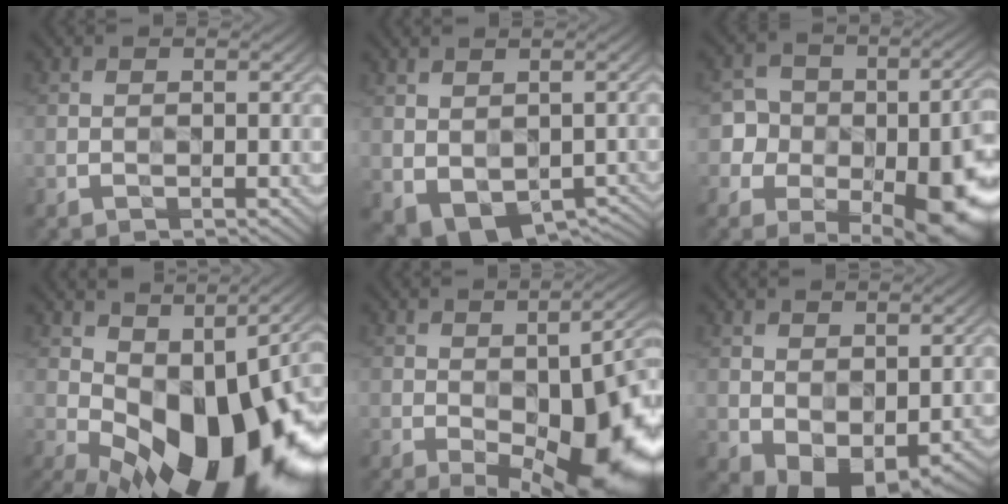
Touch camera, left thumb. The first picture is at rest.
{"total": 5.3, "force": [-0.8, 3.8, 3.7], "torque": [-0.077, -0.031, 0.008]}
{"total": 16.8, "force": [-6.5, 12.2, 9.5], "torque": [-0.139, -0.044, -0.098]}
{"total": 18.4, "force": [-3.9, 9.9, 15.0], "torque": [-0.234, -0.020, -0.051]}
{"total": 18.6, "force": [-5.4, 8.4, 15.6], "torque": [-0.197, -0.030, -0.055]}
{"total": 5.2, "force": [-0.5, 3.4, 3.9], "torque": [-0.080, -0.016, 0.001]}